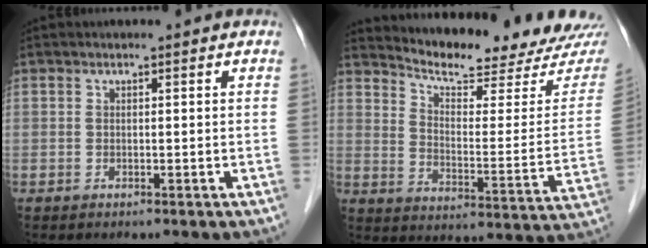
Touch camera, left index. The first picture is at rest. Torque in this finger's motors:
{"motor_torque": [0.12, -0.17, 0.15, 0.03]}